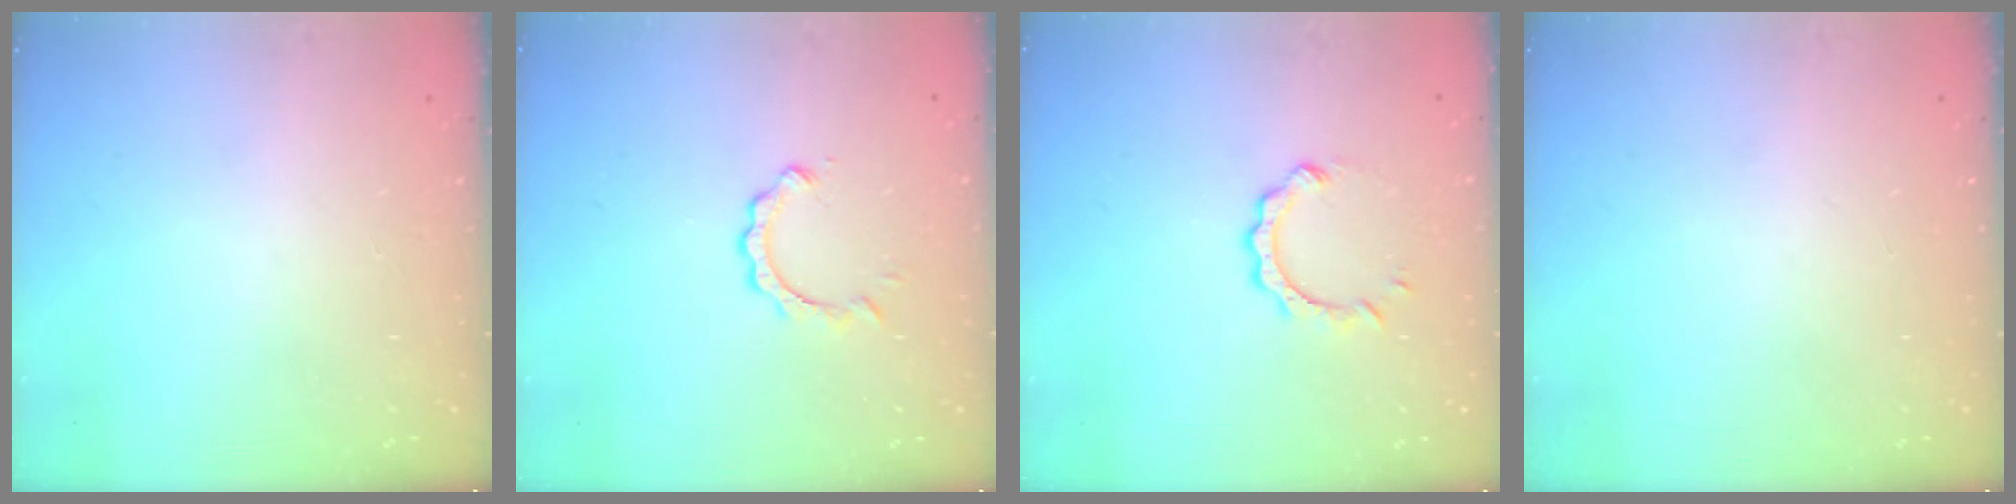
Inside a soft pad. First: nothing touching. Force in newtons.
{"total": 2.7, "press": 2.6, "slide": 0.3}
{"total": 5.4, "press": 5.4, "slide": 0.1}
{"total": 0.0}